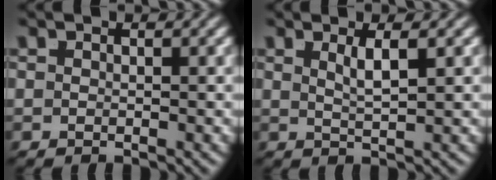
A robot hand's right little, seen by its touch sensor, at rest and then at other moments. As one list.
[{"total": 2.0, "force": [0.8, -0.7, 1.7], "torque": [-0.019, -0.005, 0.022]}]